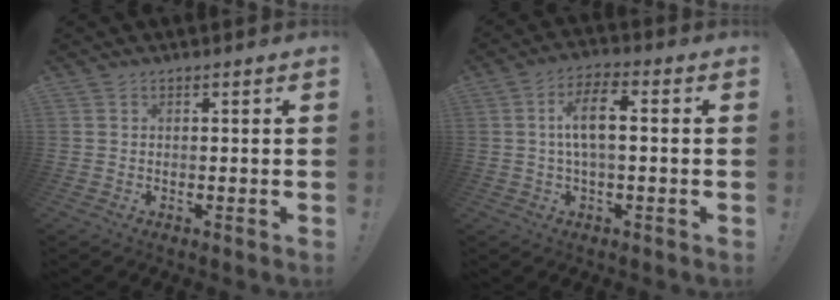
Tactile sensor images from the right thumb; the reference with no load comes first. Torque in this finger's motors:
{"motor_torque": [0.13, 0.01, 0.59, -0.54, 0.04]}